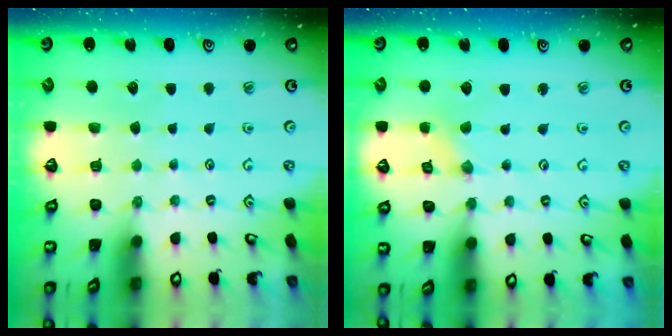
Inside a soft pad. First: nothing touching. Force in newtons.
{"total": 0.0}